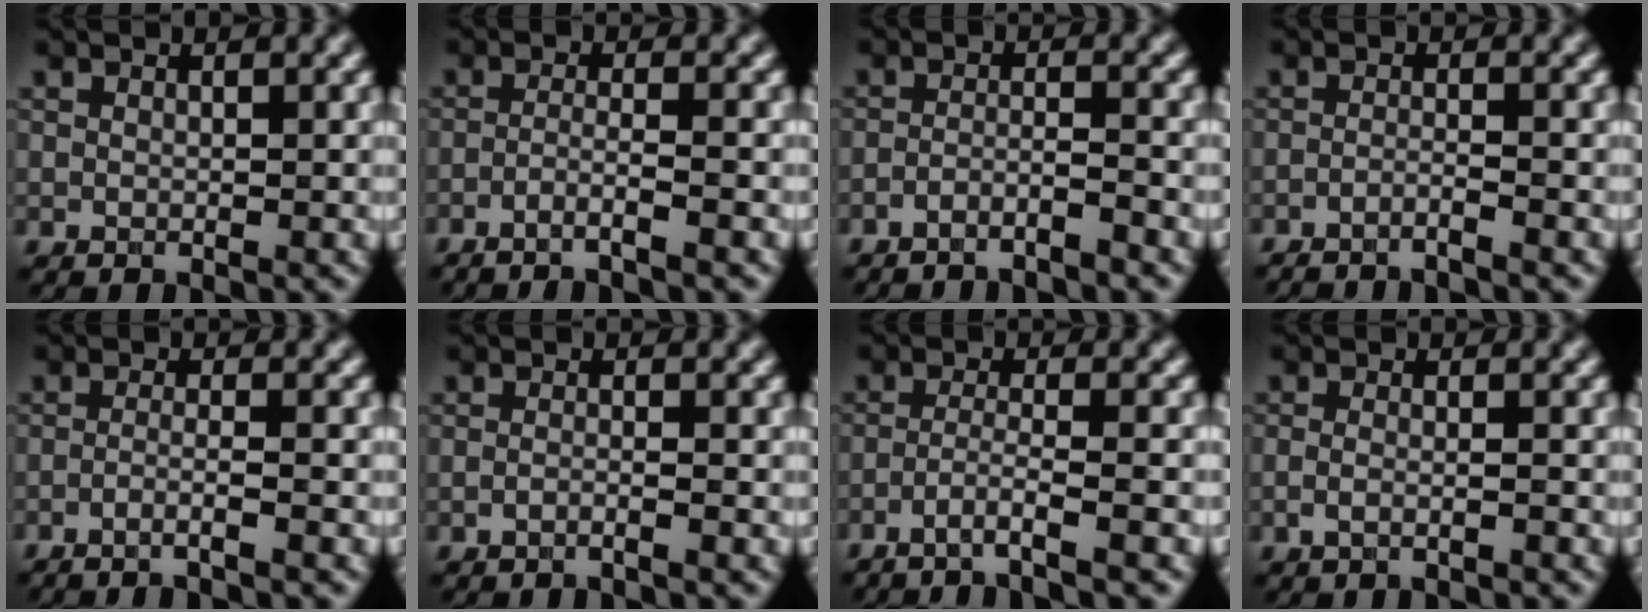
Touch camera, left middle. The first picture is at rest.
{"total": 2.8, "force": [-1.7, 0.3, 2.1], "torque": [-0.026, 0.002, -0.050]}
{"total": 2.4, "force": [-2.0, 0.2, 1.3], "torque": [-0.016, -0.001, -0.045]}
{"total": 2.1, "force": [-1.7, 0.3, 1.2], "torque": [-0.013, -0.010, -0.042]}
{"total": 2.5, "force": [-1.4, 0.4, 2.0], "torque": [-0.021, -0.001, -0.041]}
{"total": 1.2, "force": [-0.7, 0.3, 0.9], "torque": [-0.011, -0.003, -0.020]}
{"total": 3.3, "force": [-2.1, 0.2, 2.5], "torque": [-0.037, 0.001, -0.056]}
{"total": 1.4, "force": [-0.8, 0.4, 1.1], "torque": [-0.018, -0.002, -0.020]}